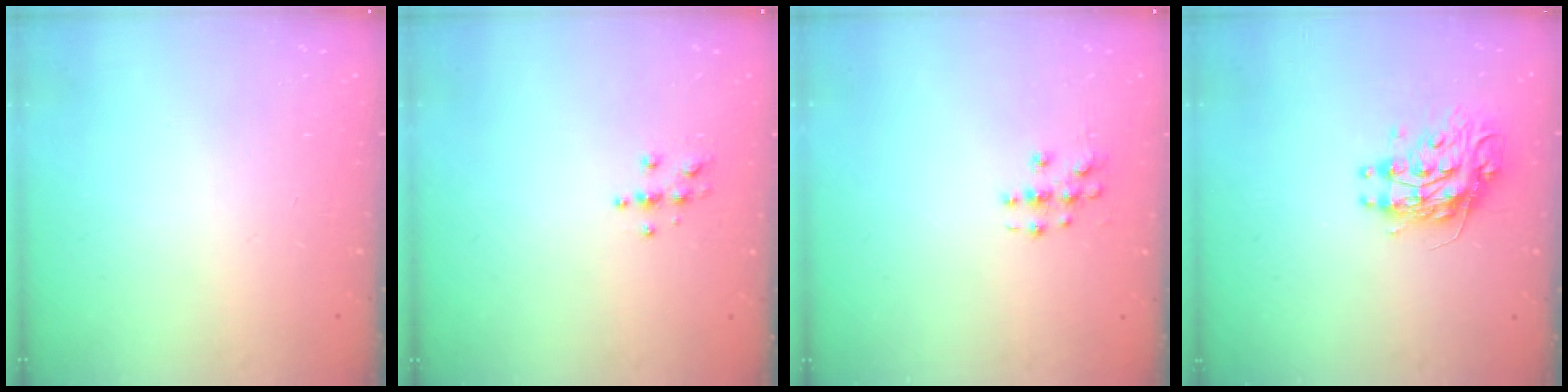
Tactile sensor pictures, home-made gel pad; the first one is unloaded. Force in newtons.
{"total": 3.9, "press": 3.8, "slide": 0.4}
{"total": 3.5, "press": 3.4, "slide": 0.2}
{"total": 10.3, "press": 10.3, "slide": 1.0}